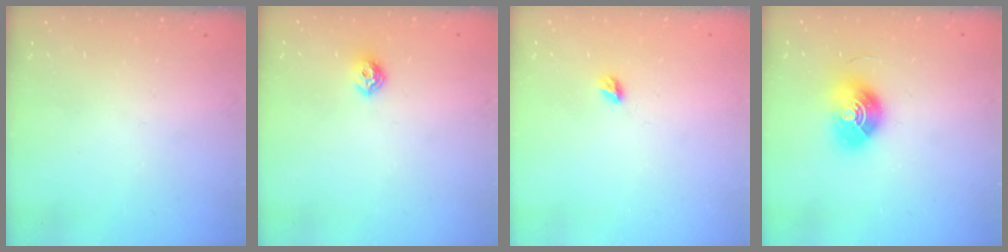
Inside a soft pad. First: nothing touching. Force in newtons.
{"total": 6.8, "press": 6.8, "slide": 0.3}
{"total": 4.9, "press": 4.9, "slide": 0.5}
{"total": 10.4, "press": 10.4, "slide": 0.3}